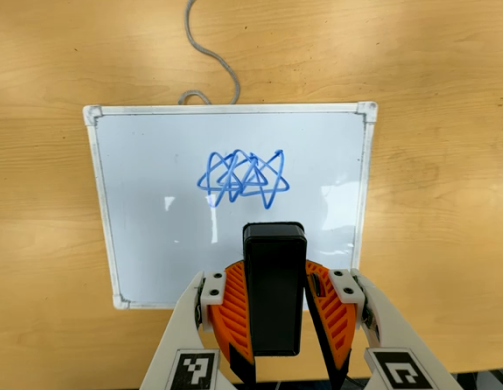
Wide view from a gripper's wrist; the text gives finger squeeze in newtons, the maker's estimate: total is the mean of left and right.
{"total": 6.8, "left": 5.8, "right": 7.8}